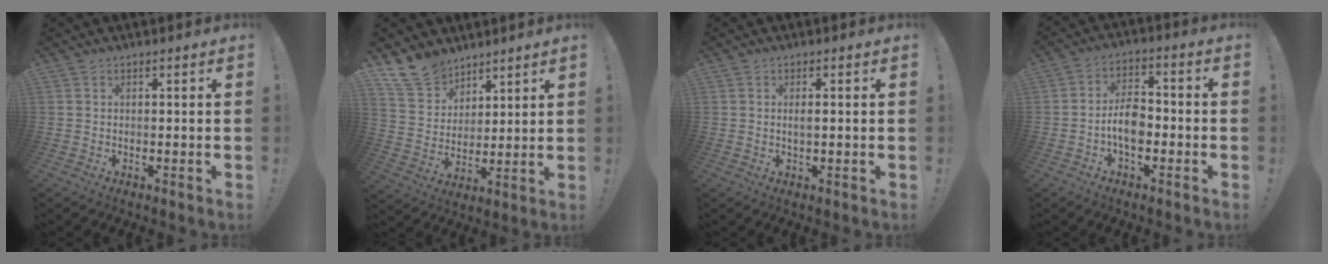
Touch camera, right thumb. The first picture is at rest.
{"total": 11.8, "force": [9.3, 6.9, 2.2], "torque": [-0.054, -0.066, 0.186]}
{"total": 1.6, "force": [0.0, 0.1, 1.6], "torque": [-0.028, -0.002, -0.002]}
{"total": 8.6, "force": [-2.7, 4.8, 6.7], "torque": [-0.131, 0.013, -0.046]}